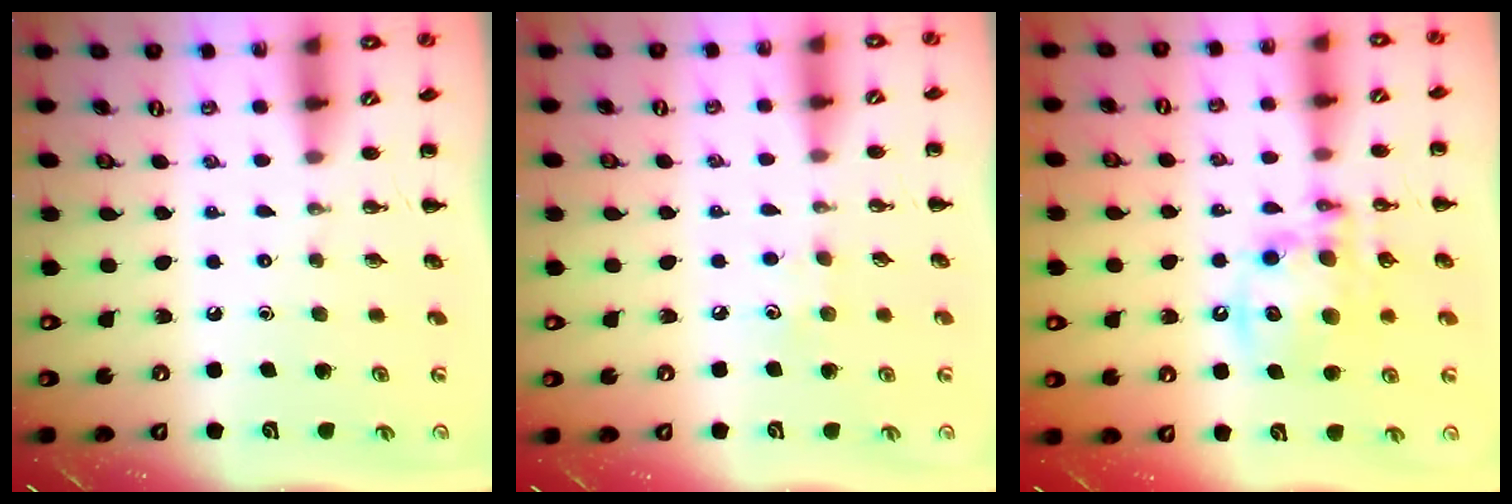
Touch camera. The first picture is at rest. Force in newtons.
{"total": 4.2, "press": 4.1, "slide": 1.1}
{"total": 13.5, "press": 13.2, "slide": 2.8}